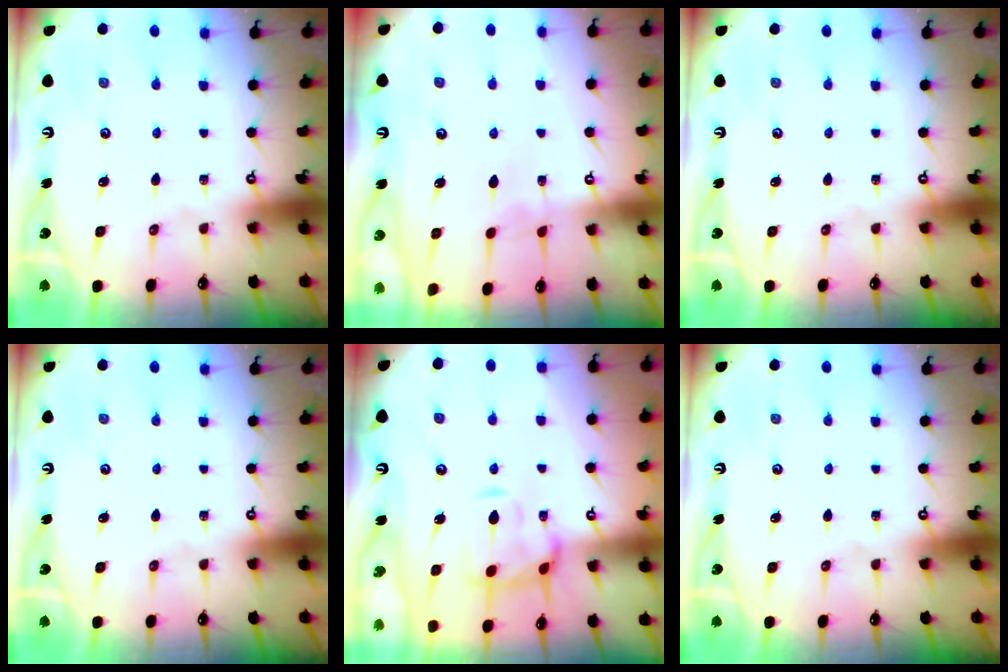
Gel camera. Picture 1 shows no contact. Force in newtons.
{"total": 3.7, "press": 3.7, "slide": 0.1}
{"total": 0.0}
{"total": 0.0}
{"total": 3.8, "press": 3.5, "slide": 1.5}
{"total": 0.0}